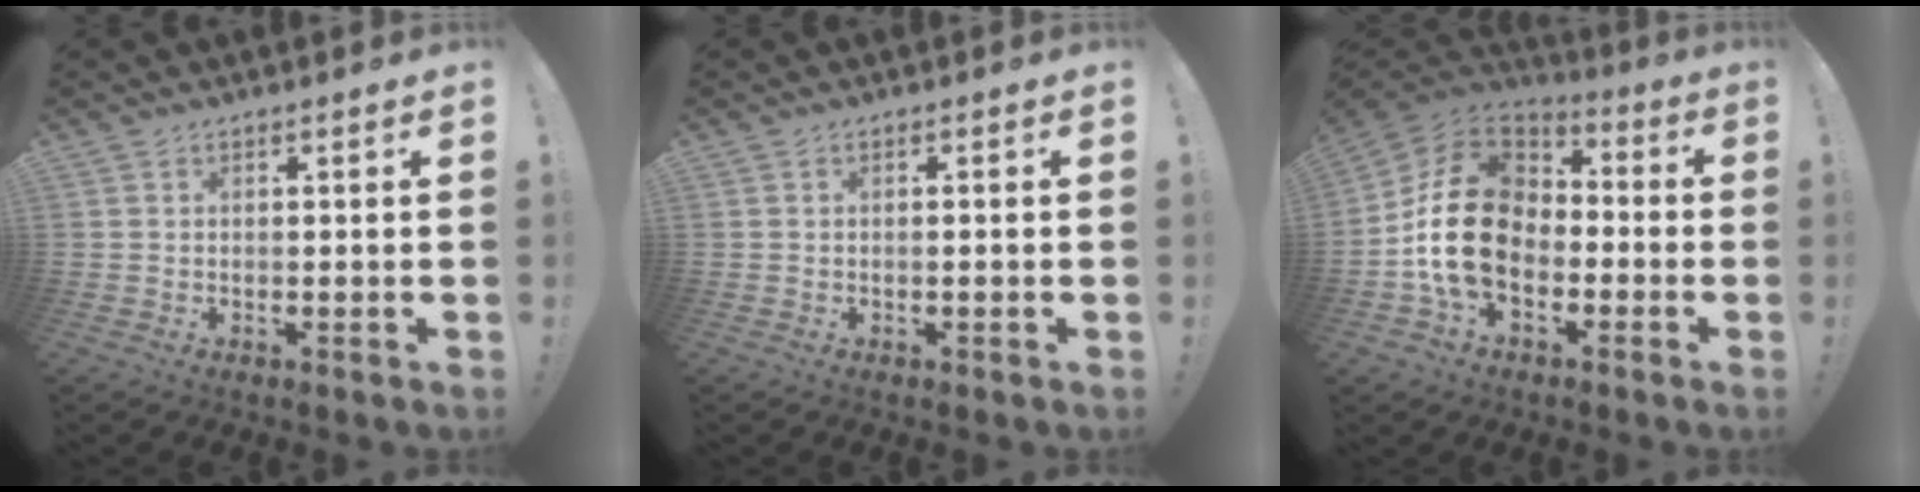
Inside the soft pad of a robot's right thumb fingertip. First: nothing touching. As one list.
[{"total": 0.8, "force": [-0.5, -0.3, 0.6], "torque": [-0.011, 0.000, -0.009]}, {"total": 20.2, "force": [-2.5, 14.6, 13.6], "torque": [-0.241, 0.032, -0.031]}]